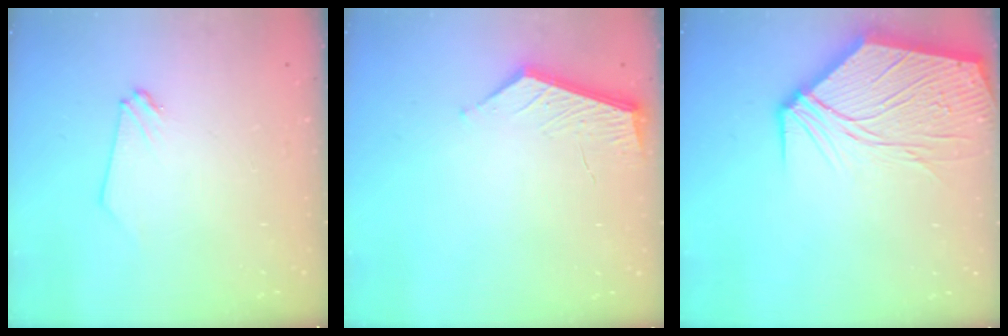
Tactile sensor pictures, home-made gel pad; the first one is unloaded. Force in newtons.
{"total": 4.5, "press": 4.5, "slide": 0.0}
{"total": 16.7, "press": 16.5, "slide": 2.8}